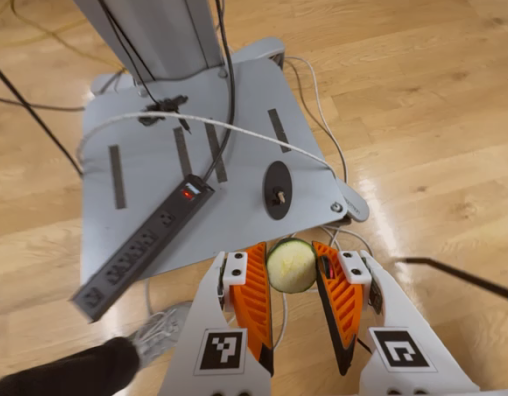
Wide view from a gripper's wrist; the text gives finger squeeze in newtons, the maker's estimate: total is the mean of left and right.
{"total": 9.7, "left": 10.0, "right": 9.4}